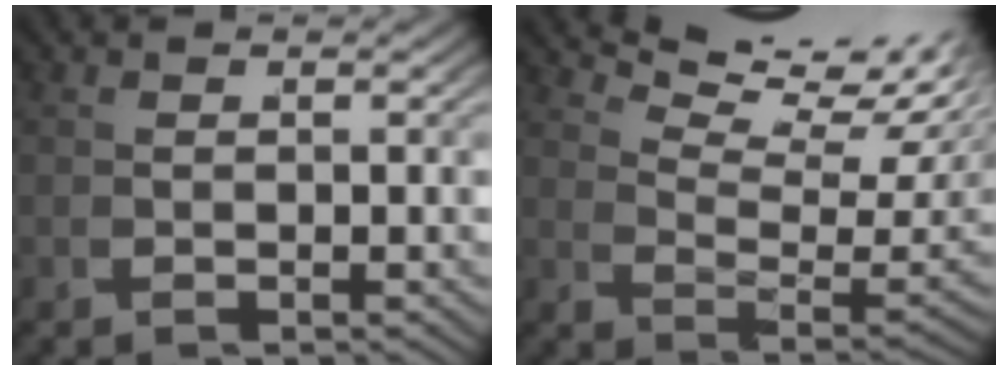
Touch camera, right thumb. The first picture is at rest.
{"total": 10.2, "force": [7.3, 3.2, 6.3], "torque": [-0.074, 0.029, 0.107]}